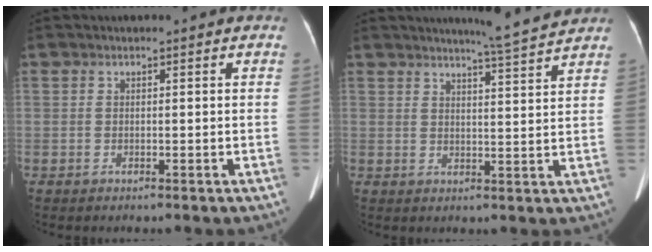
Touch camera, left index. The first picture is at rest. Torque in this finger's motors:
{"motor_torque": [-0.02, -0.20, 0.00, 0.00]}